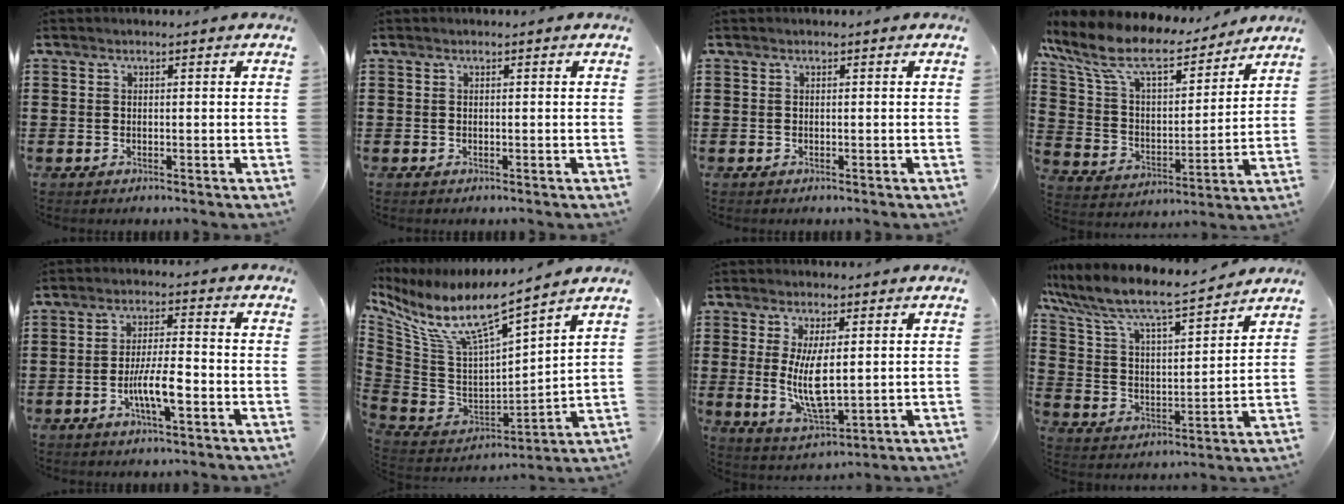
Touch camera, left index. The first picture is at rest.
{"total": 0.0}
{"total": 0.0}
{"total": 11.3, "force": [9.0, 3.4, 6.0], "torque": [-0.155, -0.047, 0.154]}
{"total": 6.6, "force": [-2.3, 1.4, 6.0], "torque": [-0.119, -0.003, -0.046]}
{"total": 8.7, "force": [6.4, 1.2, 5.8], "torque": [-0.141, -0.060, 0.104]}
{"total": 8.1, "force": [1.1, 2.9, 7.4], "torque": [-0.137, -0.010, 0.015]}
{"total": 7.4, "force": [6.4, 1.2, 3.5], "torque": [-0.097, -0.042, 0.104]}